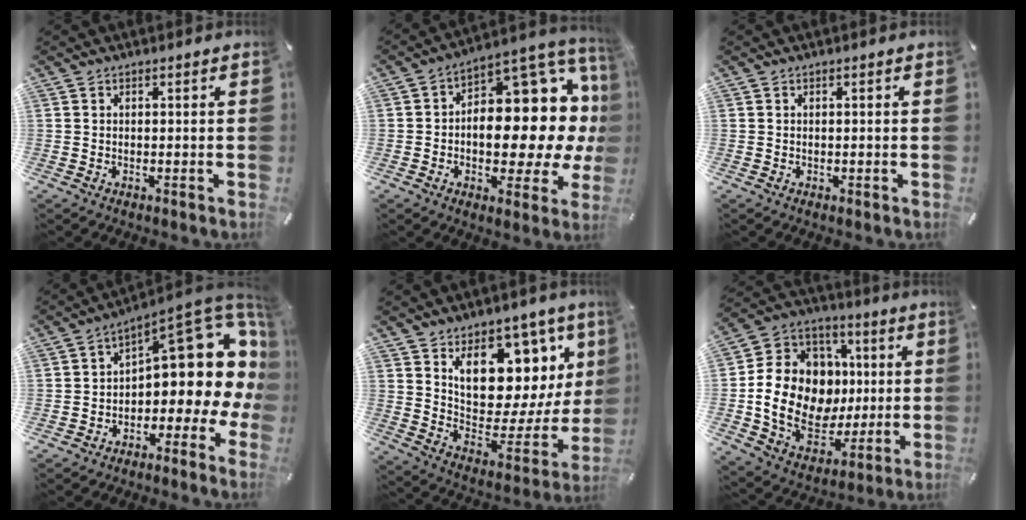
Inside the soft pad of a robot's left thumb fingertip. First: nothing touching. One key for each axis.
{"total": 17.7, "fx": 1.8, "fy": 10.9, "fz": 13.8, "tx": -0.141, "ty": -0.055, "tz": 0.030}
{"total": 0.0}
{"total": 14.2, "fx": 6.4, "fy": 6.9, "fz": 10.6, "tx": -0.123, "ty": -0.073, "tz": 0.102}
{"total": 16.0, "fx": 7.8, "fy": 10.5, "fz": 9.2, "tx": -0.105, "ty": -0.089, "tz": 0.133}
{"total": 18.8, "fx": -0.5, "fy": 16.0, "fz": 9.9, "tx": -0.203, "ty": -0.006, "tz": 0.012}